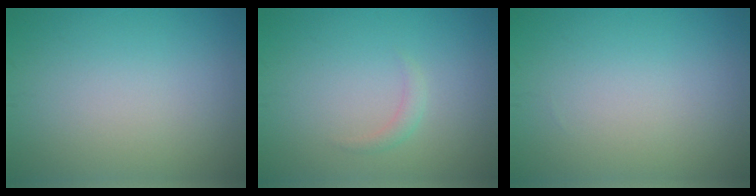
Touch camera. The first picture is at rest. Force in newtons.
{"total": 1.0, "press": 1.0, "slide": 0.0}
{"total": 0.0}